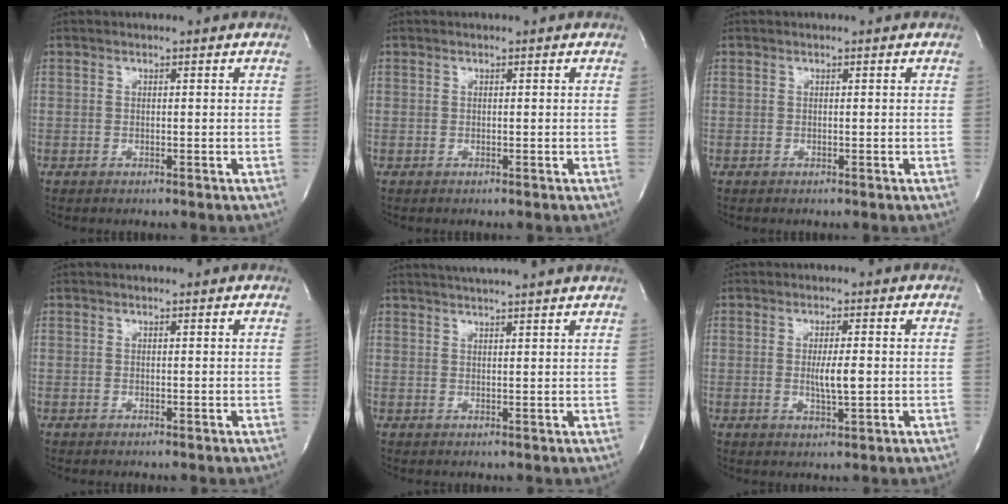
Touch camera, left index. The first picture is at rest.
{"total": 0.0}
{"total": 0.0}
{"total": 1.2, "force": [1.2, 0.2, 0.1], "torque": [-0.012, 0.006, 0.010]}
{"total": 11.0, "force": [9.9, -0.4, 4.8], "torque": [-0.080, 0.024, 0.125]}
{"total": 3.7, "force": [-0.1, 0.5, 3.7], "torque": [-0.068, -0.005, 0.001]}